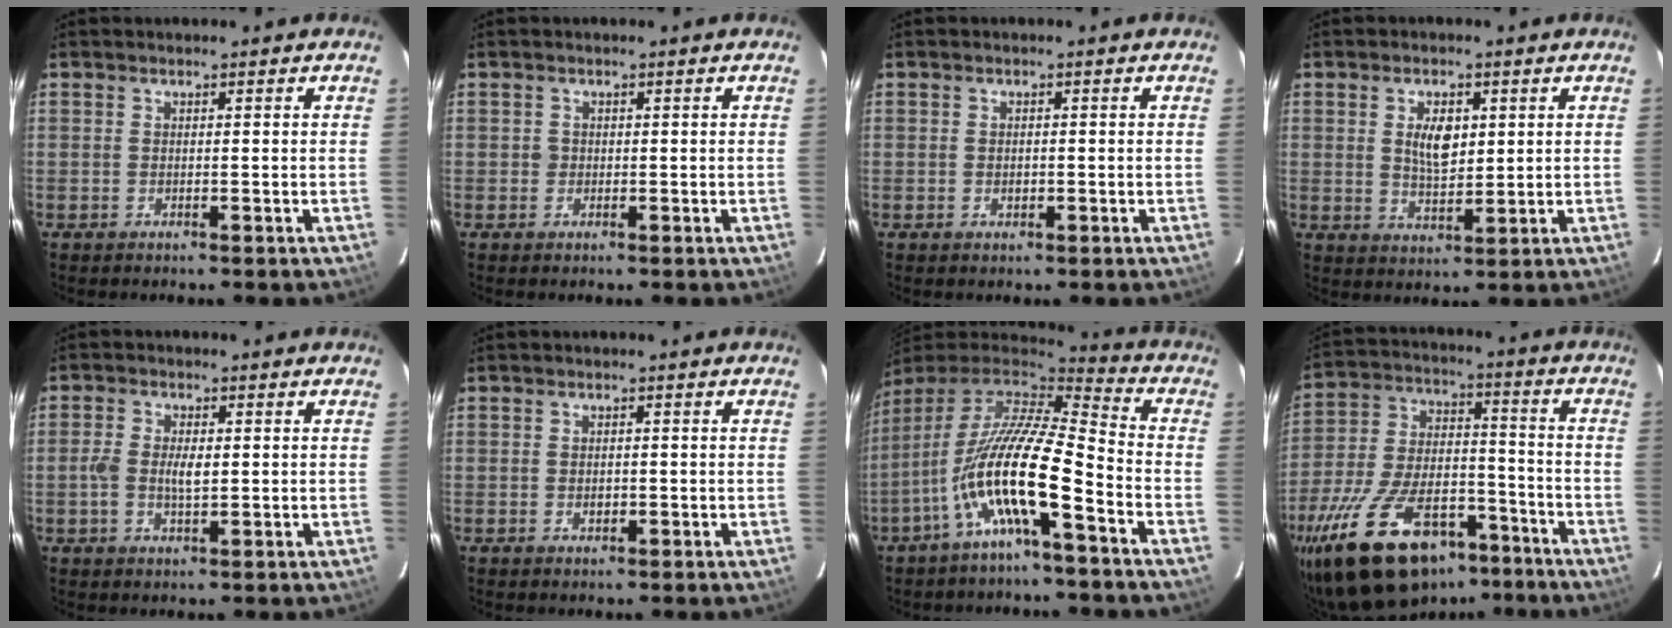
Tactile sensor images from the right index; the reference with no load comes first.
{"total": 1.1, "force": [-0.2, 1.1, 0.0], "torque": [0.006, 0.001, -0.002]}
{"total": 1.1, "force": [-0.2, 1.0, 0.5], "torque": [-0.006, 0.002, -0.002]}
{"total": 6.1, "force": [1.5, 3.2, 4.9], "torque": [-0.084, 0.001, 0.031]}
{"total": 4.6, "force": [-0.4, 2.3, 4.0], "torque": [-0.078, 0.000, -0.010]}
{"total": 1.4, "force": [-0.2, 1.2, 0.6], "torque": [-0.009, 0.002, -0.003]}
{"total": 16.2, "force": [-6.5, 2.6, 14.6], "torque": [-0.261, -0.017, -0.128]}
{"total": 26.1, "force": [-17.3, 12.2, 15.4], "torque": [-0.303, -0.014, -0.267]}